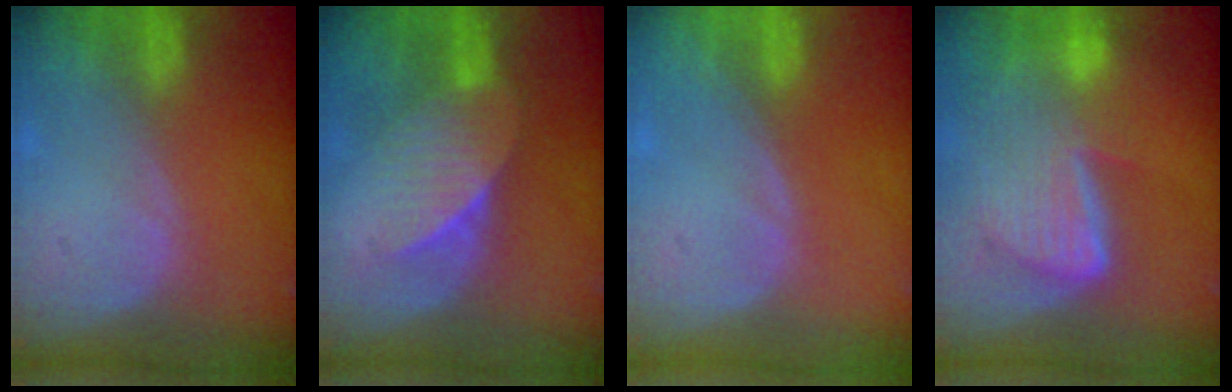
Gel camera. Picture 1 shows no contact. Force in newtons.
{"total": 6.8, "press": 6.4, "slide": 2.3}
{"total": 0.0}
{"total": 9.2, "press": 8.0, "slide": 4.5}